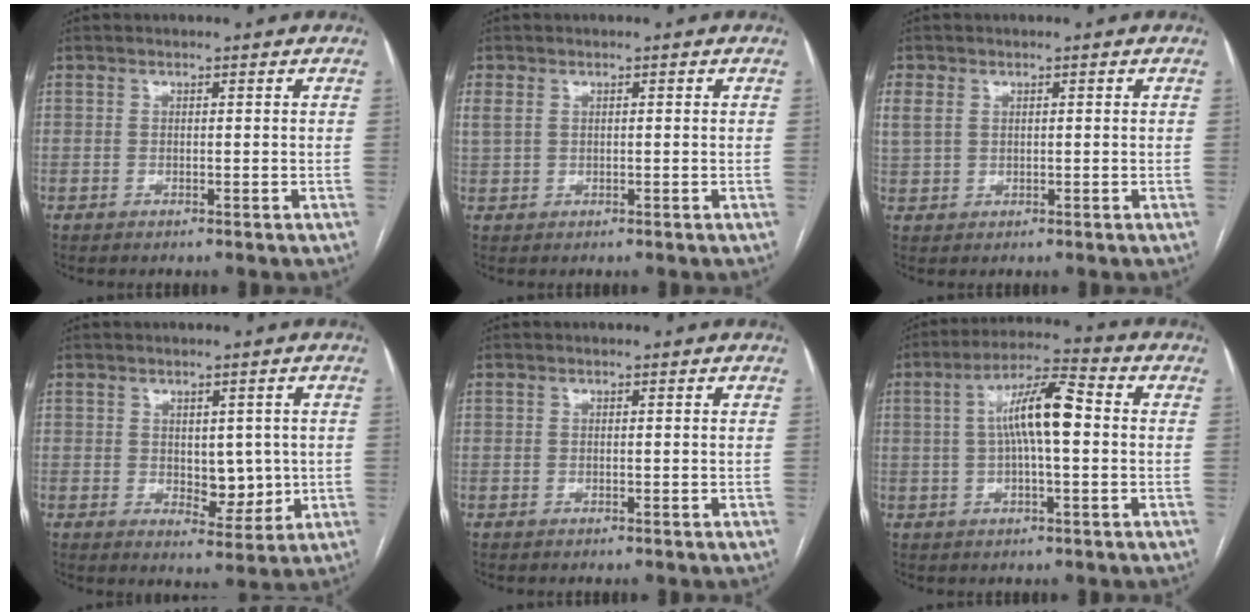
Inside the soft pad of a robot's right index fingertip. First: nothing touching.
{"total": 1.9, "force": [0.6, 1.3, 1.3], "torque": [-0.044, 0.021, 0.018]}
{"total": 2.8, "force": [0.9, 2.1, 1.6], "torque": [-0.051, 0.017, 0.024]}
{"total": 5.5, "force": [0.2, 3.1, 4.5], "torque": [-0.053, -0.003, 0.018]}
{"total": 0.0}
{"total": 9.8, "force": [0.8, 1.7, 9.6], "torque": [-0.177, 0.025, 0.009]}